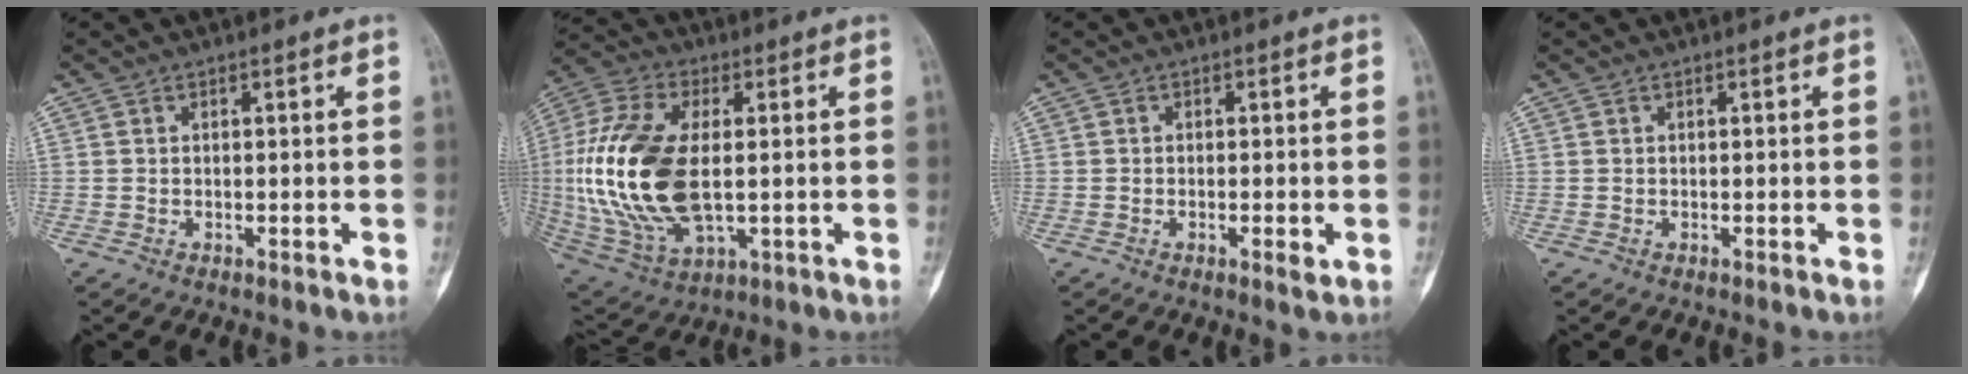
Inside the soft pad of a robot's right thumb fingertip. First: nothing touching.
{"total": 22.4, "force": [0.1, 11.9, 19.0], "torque": [-0.414, -0.008, 0.011]}
{"total": 2.1, "force": [-0.7, 0.6, 1.9], "torque": [-0.034, -0.005, -0.010]}
{"total": 0.0}